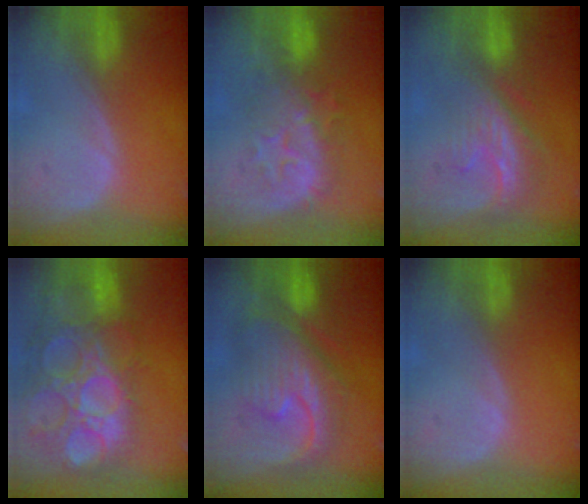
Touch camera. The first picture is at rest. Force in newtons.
{"total": 8.5, "press": 8.2, "slide": 1.9}
{"total": 8.3, "press": 7.1, "slide": 4.3}
{"total": 15.6, "press": 12.8, "slide": 8.9}
{"total": 10.3, "press": 10.2, "slide": 0.9}
{"total": 0.0}